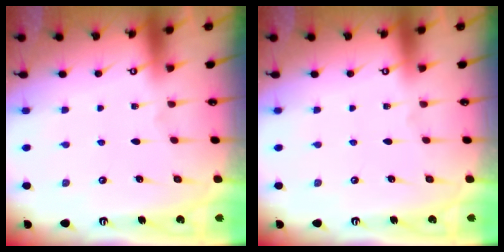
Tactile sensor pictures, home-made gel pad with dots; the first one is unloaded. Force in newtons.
{"total": 0.0}